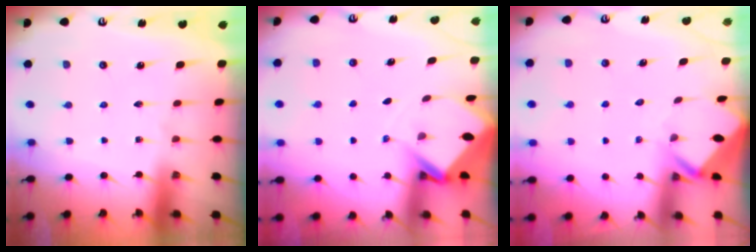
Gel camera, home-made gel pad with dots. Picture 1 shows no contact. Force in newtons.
{"total": 3.7, "press": 3.6, "slide": 0.3}
{"total": 2.9, "press": 2.9, "slide": 0.3}